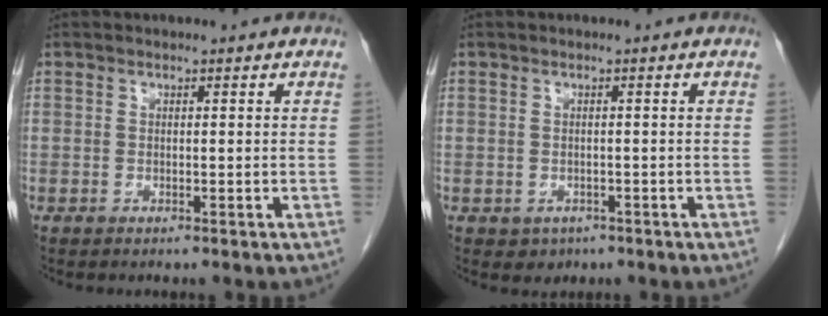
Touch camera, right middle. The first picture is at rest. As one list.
[{"total": 1.9, "force": [-0.9, 1.6, 0.5], "torque": [-0.006, 0.004, -0.005]}]